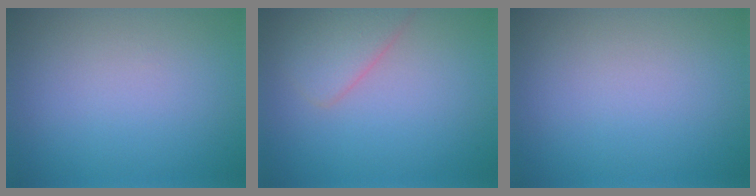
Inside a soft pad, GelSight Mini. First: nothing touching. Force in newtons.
{"total": 2.9, "press": 2.9, "slide": 0.1}
{"total": 0.0}